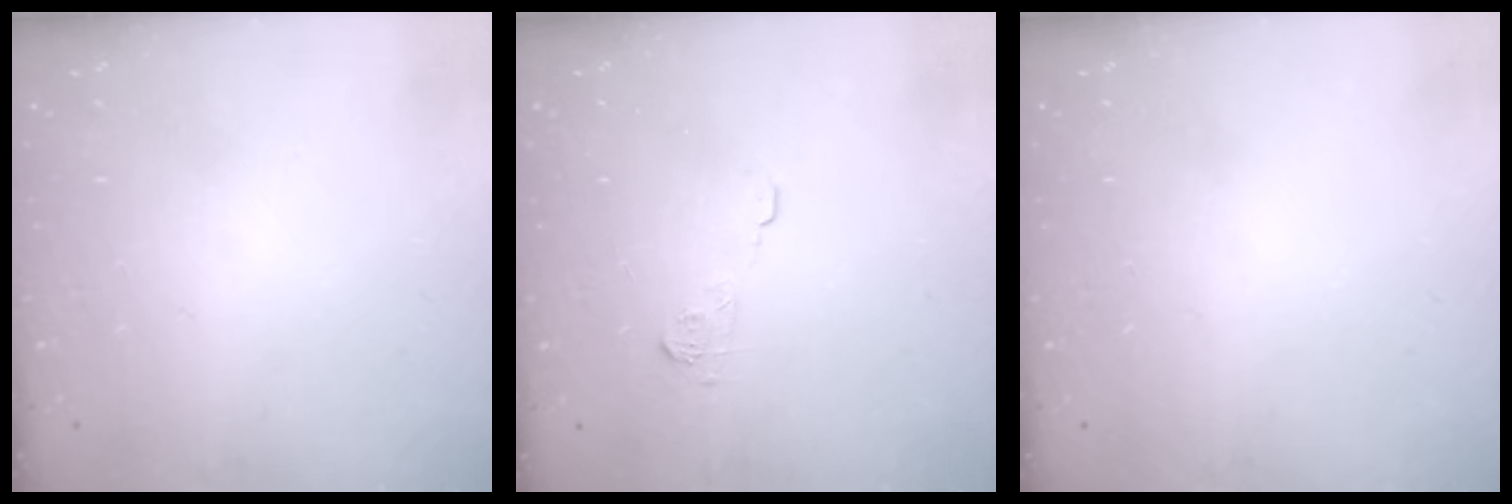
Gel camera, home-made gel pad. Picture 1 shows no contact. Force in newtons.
{"total": 5.4, "press": 5.4, "slide": 0.7}
{"total": 0.0}